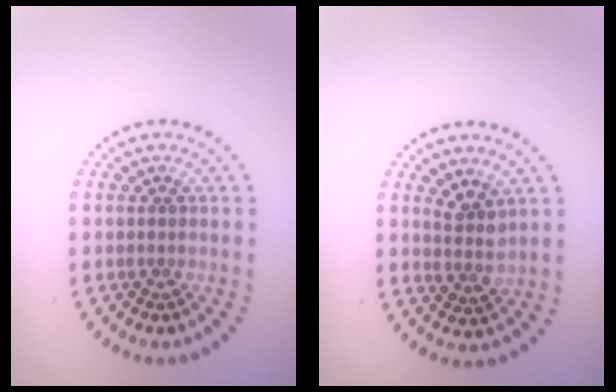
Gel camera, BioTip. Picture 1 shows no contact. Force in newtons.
{"total": 2.2, "press": 1.8, "slide": 1.2}